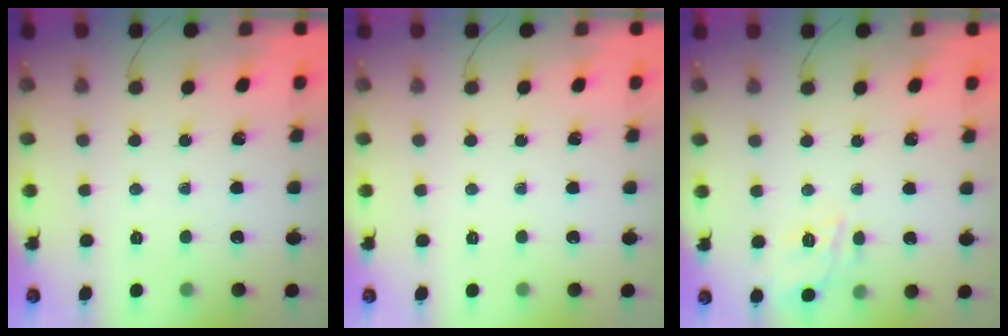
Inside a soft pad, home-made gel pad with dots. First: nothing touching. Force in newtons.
{"total": 0.0}
{"total": 10.7, "press": 10.7, "slide": 0.9}